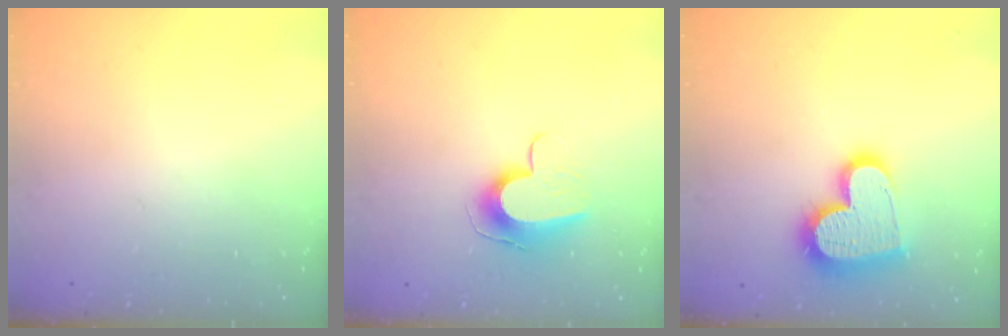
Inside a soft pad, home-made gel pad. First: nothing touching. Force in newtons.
{"total": 9.6, "press": 9.6, "slide": 0.1}
{"total": 18.2, "press": 18.1, "slide": 1.3}